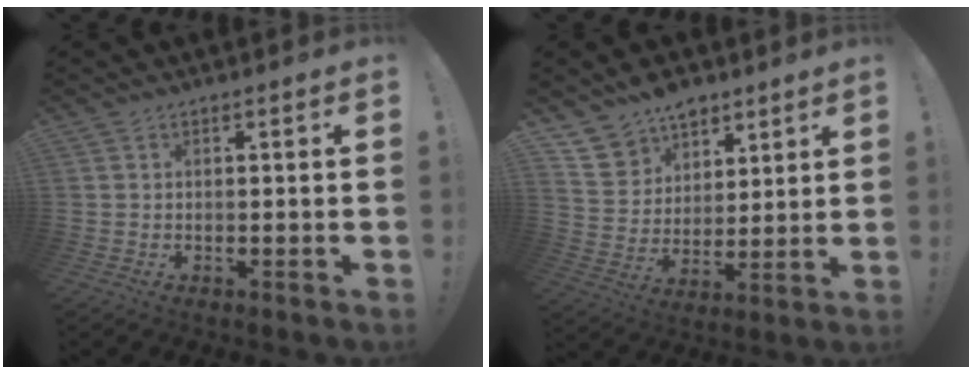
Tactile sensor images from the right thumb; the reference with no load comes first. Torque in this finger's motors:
{"motor_torque": [-0.81, 0.82, 0.07, 0.07, 0.00]}